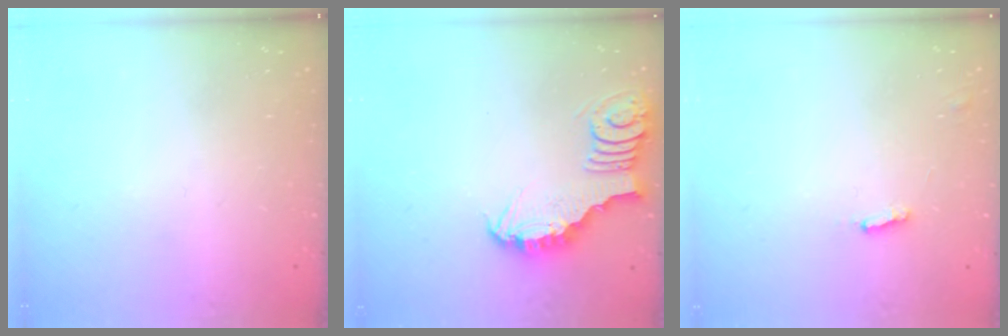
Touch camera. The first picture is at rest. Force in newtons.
{"total": 4.0, "press": 4.0, "slide": 0.4}
{"total": 1.9, "press": 1.9, "slide": 0.2}